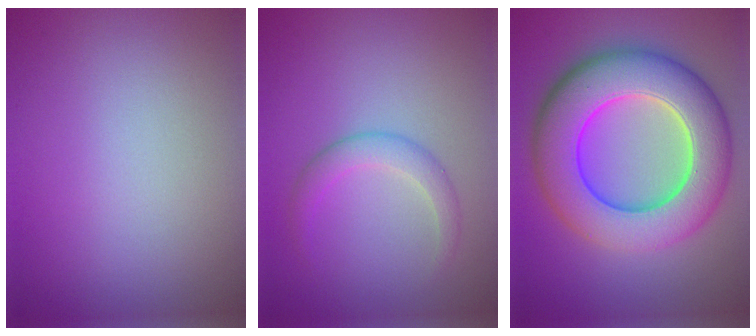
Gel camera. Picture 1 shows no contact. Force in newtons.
{"total": 2.3, "press": 2.3, "slide": 0.1}
{"total": 11.4, "press": 11.4, "slide": 0.3}